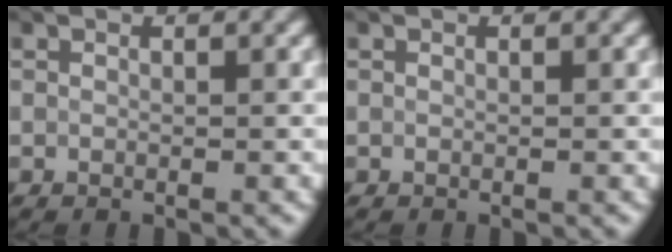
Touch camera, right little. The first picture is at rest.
{"total": 0.0}